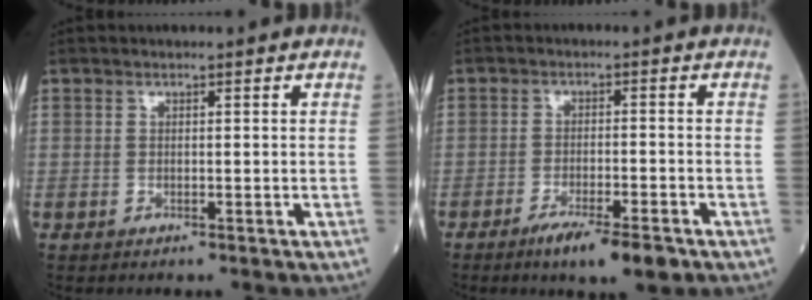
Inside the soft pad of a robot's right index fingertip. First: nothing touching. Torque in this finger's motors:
{"motor_torque": [0.43, -0.35, 0.07, 0.08]}